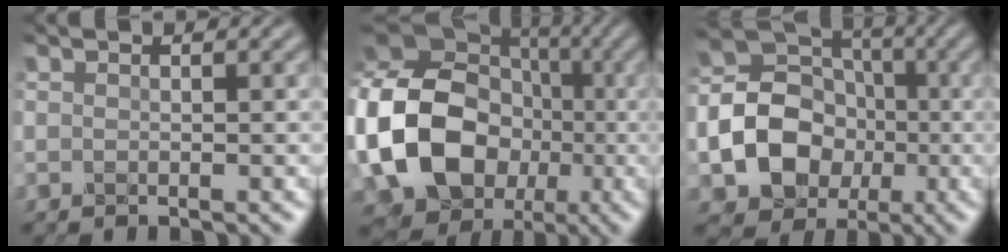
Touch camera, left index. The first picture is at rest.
{"total": 15.3, "force": [-2.0, 12.3, 8.9], "torque": [-0.203, -0.006, -0.031]}
{"total": 10.9, "force": [-2.1, 9.2, 5.5], "torque": [-0.111, -0.007, -0.054]}